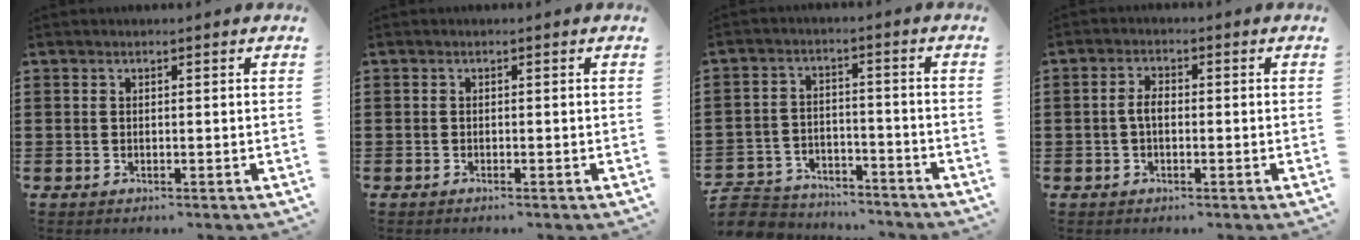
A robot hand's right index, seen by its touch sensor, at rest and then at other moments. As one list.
[{"total": 0.6, "force": [-0.6, -0.2, 0.1], "torque": [-0.003, -0.004, -0.012]}, {"total": 5.1, "force": [-4.9, 1.1, 0.0], "torque": [-0.019, 0.006, -0.106]}, {"total": 2.5, "force": [-0.5, 1.2, 2.2], "torque": [-0.049, 0.000, -0.012]}]